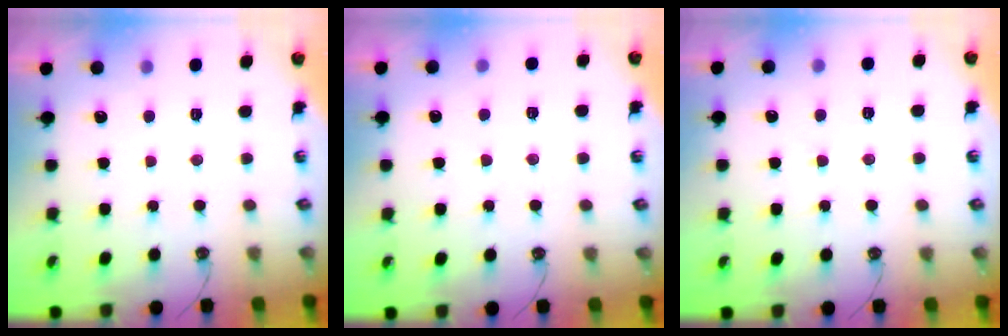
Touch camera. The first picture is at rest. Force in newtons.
{"total": 7.1, "press": 7.1, "slide": 0.3}
{"total": 1.7, "press": 1.6, "slide": 0.1}